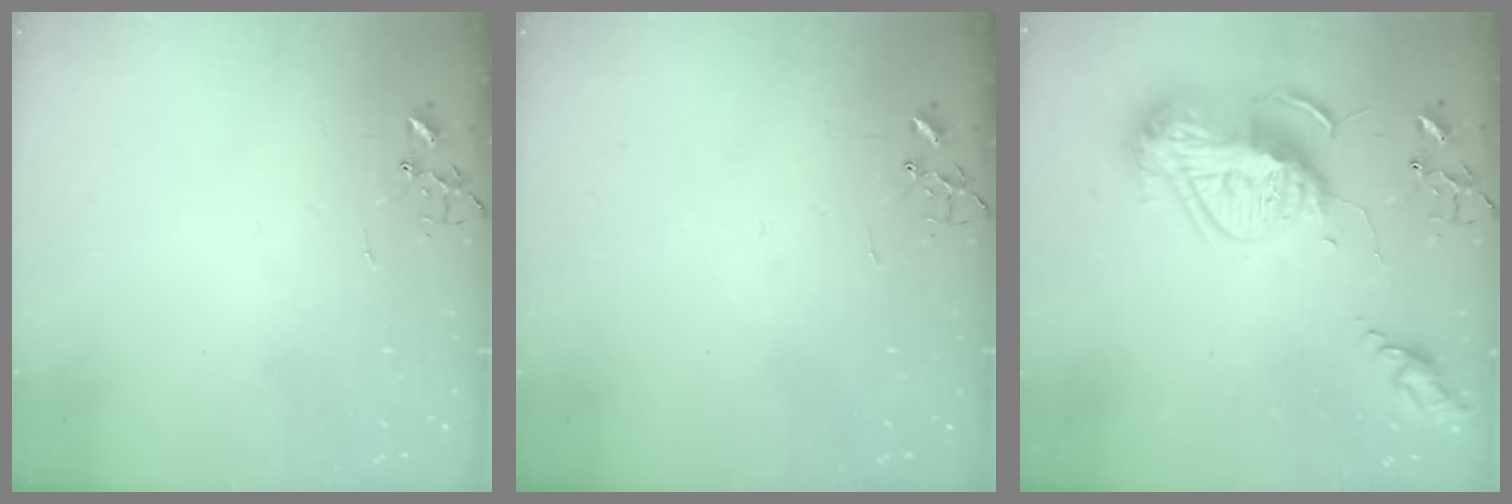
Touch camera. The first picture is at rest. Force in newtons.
{"total": 0.0}
{"total": 19.8, "press": 19.7, "slide": 2.1}